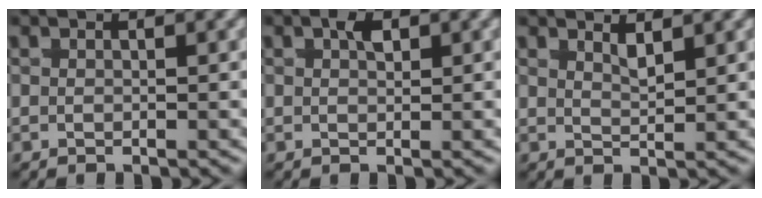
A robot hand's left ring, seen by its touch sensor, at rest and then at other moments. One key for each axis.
{"total": 1.1, "fx": 0.3, "fy": 0.5, "fz": 0.8, "tx": -0.013, "ty": -0.002, "tz": 0.007}
{"total": 2.1, "fx": 1.5, "fy": 0.8, "fz": 1.2, "tx": -0.022, "ty": -0.009, "tz": 0.023}